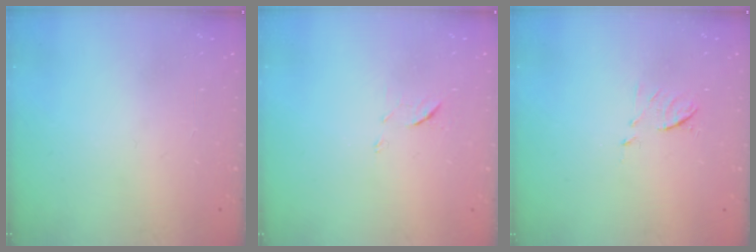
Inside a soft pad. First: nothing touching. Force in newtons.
{"total": 5.8, "press": 5.7, "slide": 1.3}
{"total": 6.0, "press": 5.9, "slide": 0.6}